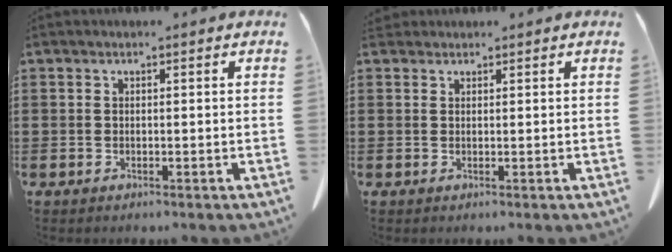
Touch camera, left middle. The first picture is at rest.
{"total": 1.0, "force": [1.0, 0.3, 0.1], "torque": [-0.005, 0.001, 0.020]}